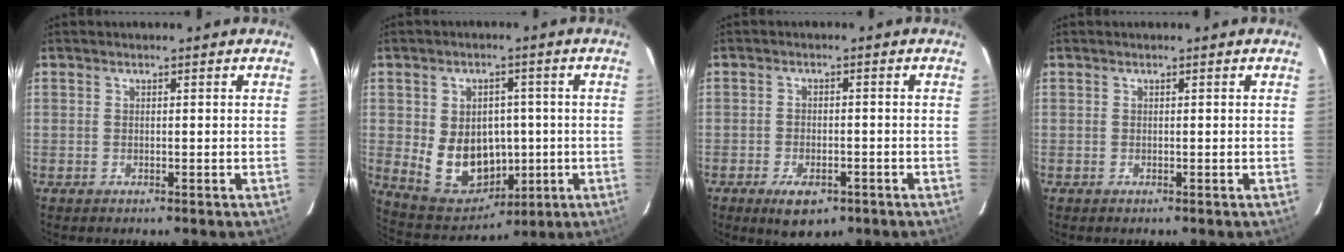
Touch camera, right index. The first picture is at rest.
{"total": 13.0, "force": [-1.1, 10.5, 7.6], "torque": [-0.162, 0.002, 0.012]}
{"total": 6.6, "force": [-3.9, 3.3, 4.2], "torque": [-0.086, -0.012, -0.058]}
{"total": 0.0}